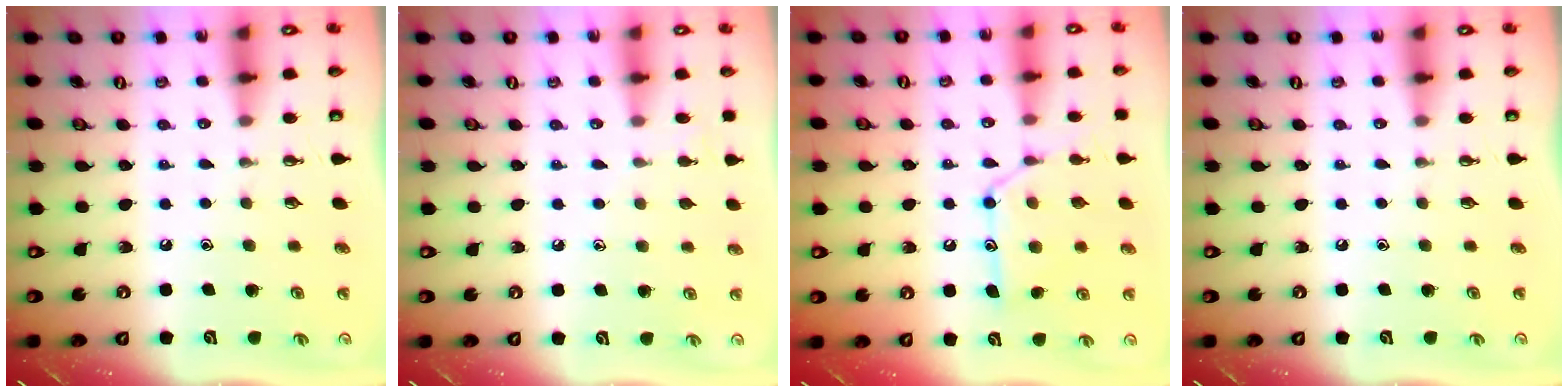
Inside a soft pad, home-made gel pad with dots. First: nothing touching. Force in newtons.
{"total": 4.9, "press": 4.8, "slide": 0.4}
{"total": 14.1, "press": 14.1, "slide": 1.2}
{"total": 0.0}